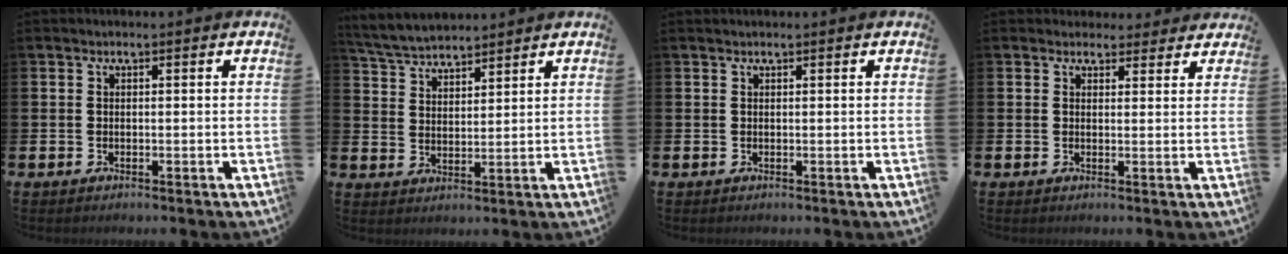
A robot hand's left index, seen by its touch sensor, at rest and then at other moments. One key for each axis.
{"total": 4.7, "fx": 4.6, "fy": 0.8, "fz": 0.5, "tx": -0.036, "ty": -0.019, "tz": 0.085}
{"total": 0.0}
{"total": 2.8, "fx": 2.5, "fy": 1.2, "fz": -0.2, "tx": 0.010, "ty": -0.012, "tz": 0.043}